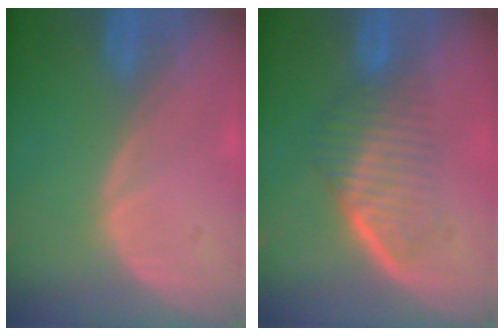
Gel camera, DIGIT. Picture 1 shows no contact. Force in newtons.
{"total": 6.8, "press": 5.9, "slide": 3.4}